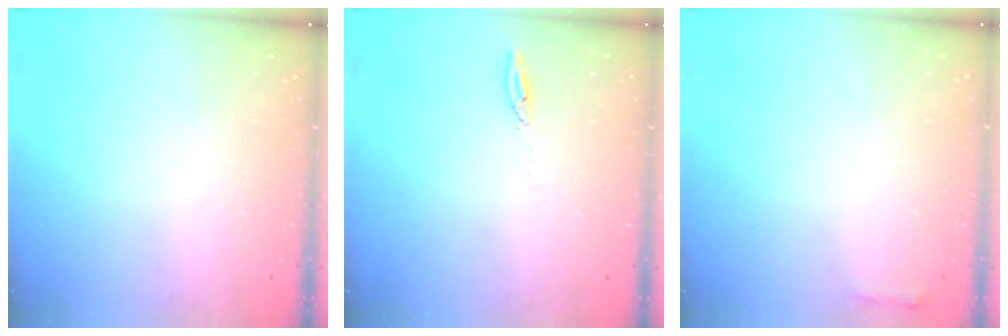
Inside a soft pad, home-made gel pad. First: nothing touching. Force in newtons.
{"total": 2.7, "press": 2.7, "slide": 0.2}
{"total": 2.3, "press": 2.3, "slide": 0.5}